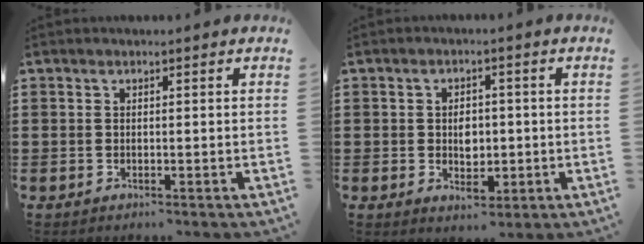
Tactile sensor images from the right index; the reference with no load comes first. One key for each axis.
{"total": 3.9, "fx": -0.3, "fy": 2.7, "fz": 2.7, "tx": -0.041, "ty": 0.000, "tz": -0.010}